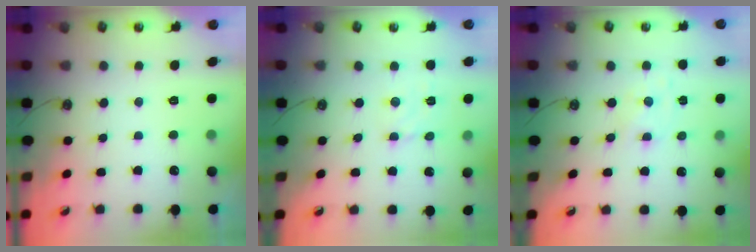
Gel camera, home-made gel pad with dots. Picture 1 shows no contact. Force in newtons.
{"total": 2.8, "press": 2.8, "slide": 0.4}
{"total": 1.5, "press": 1.4, "slide": 0.3}